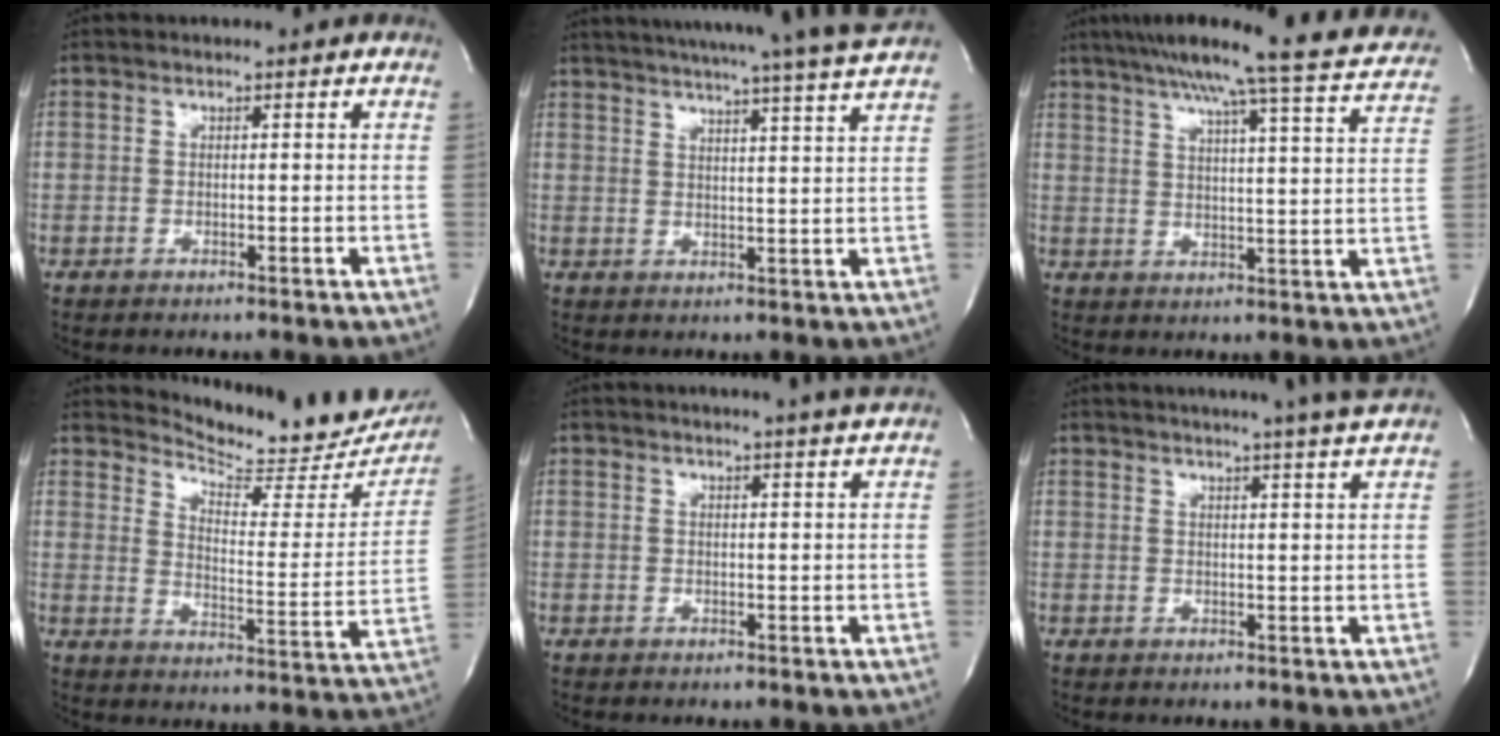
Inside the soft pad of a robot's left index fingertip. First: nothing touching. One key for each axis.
{"total": 19.7, "fx": 17.8, "fy": -2.0, "fz": 8.2, "tx": -0.136, "ty": -0.036, "tz": 0.230}
{"total": 22.0, "fx": 19.2, "fy": -0.2, "fz": 10.7, "tx": -0.167, "ty": -0.022, "tz": 0.239}
{"total": 17.7, "fx": 16.8, "fy": 4.1, "fz": 4.1, "tx": -0.047, "ty": -0.074, "tz": 0.201}
{"total": 6.6, "fx": 6.0, "fy": -1.2, "fz": 2.7, "tx": -0.036, "ty": 0.005, "tz": 0.060}
{"total": 13.2, "fx": 11.9, "fy": -1.5, "fz": 5.7, "tx": -0.094, "ty": -0.020, "tz": 0.141}